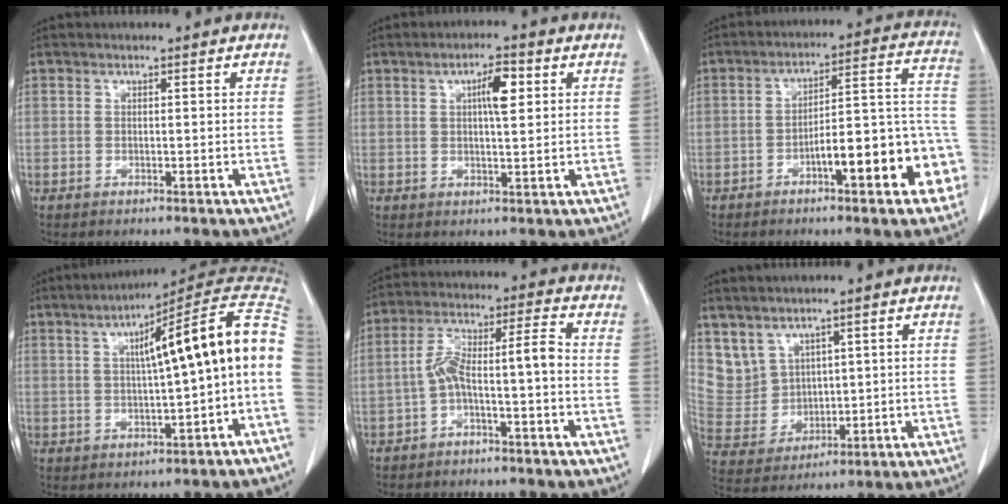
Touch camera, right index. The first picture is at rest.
{"total": 4.7, "force": [1.5, 1.0, 4.3], "torque": [-0.074, 0.006, 0.024]}
{"total": 14.3, "force": [-5.9, 3.0, 12.7], "torque": [-0.150, 0.045, -0.079]}
{"total": 13.9, "force": [1.2, 0.1, 13.9], "torque": [-0.191, 0.040, 0.013]}
{"total": 7.1, "force": [-2.4, 0.8, 6.6], "torque": [-0.125, 0.039, -0.042]}
{"total": 6.7, "force": [4.4, 4.9, 0.8], "torque": [-0.030, 0.016, 0.108]}